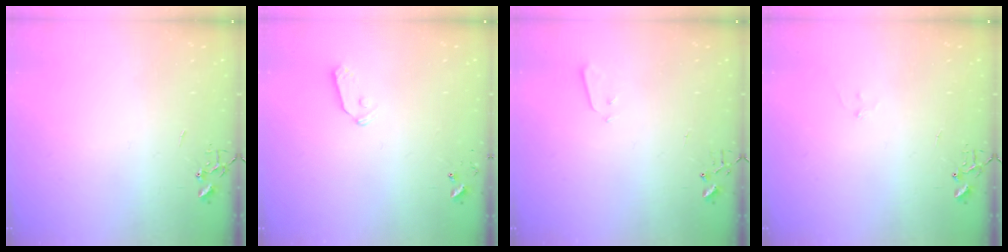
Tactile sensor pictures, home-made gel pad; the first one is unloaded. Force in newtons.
{"total": 5.6, "press": 5.6, "slide": 0.3}
{"total": 2.1, "press": 2.1, "slide": 0.3}
{"total": 7.0, "press": 7.0, "slide": 0.7}